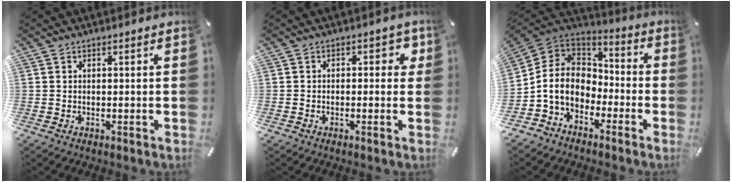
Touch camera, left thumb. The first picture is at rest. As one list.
[{"total": 3.1, "force": [-0.3, 2.1, 2.3], "torque": [-0.030, 0.005, -0.013]}, {"total": 10.4, "force": [-3.4, 8.7, 4.5], "torque": [-0.126, 0.015, -0.065]}]